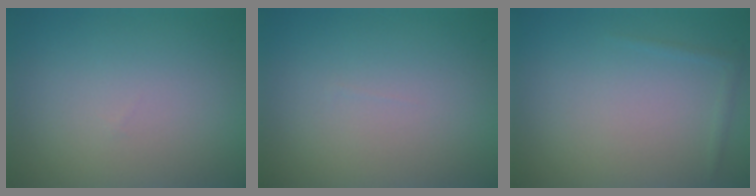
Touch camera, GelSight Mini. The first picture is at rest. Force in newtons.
{"total": 0.0}
{"total": 0.6, "press": 0.6, "slide": 0.1}